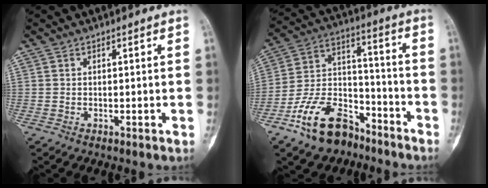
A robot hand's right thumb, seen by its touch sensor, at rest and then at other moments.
{"total": 15.8, "force": [-10.5, 8.8, 7.9], "torque": [-0.120, 0.090, -0.191]}